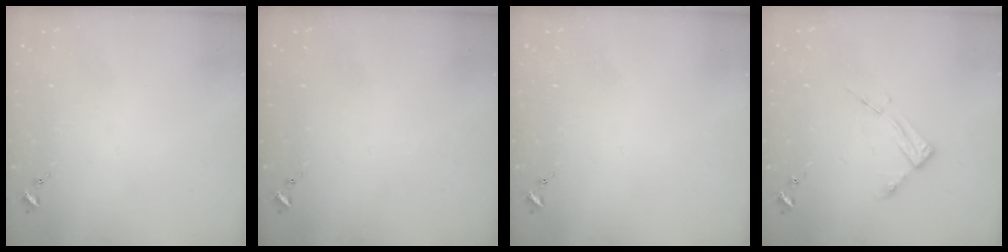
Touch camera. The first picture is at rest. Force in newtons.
{"total": 0.0}
{"total": 0.0}
{"total": 6.2, "press": 6.2, "slide": 0.4}